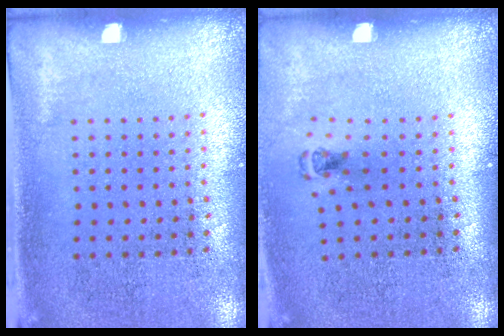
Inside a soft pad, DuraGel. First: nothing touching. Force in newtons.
{"total": 0.5, "press": 0.4, "slide": 0.3}